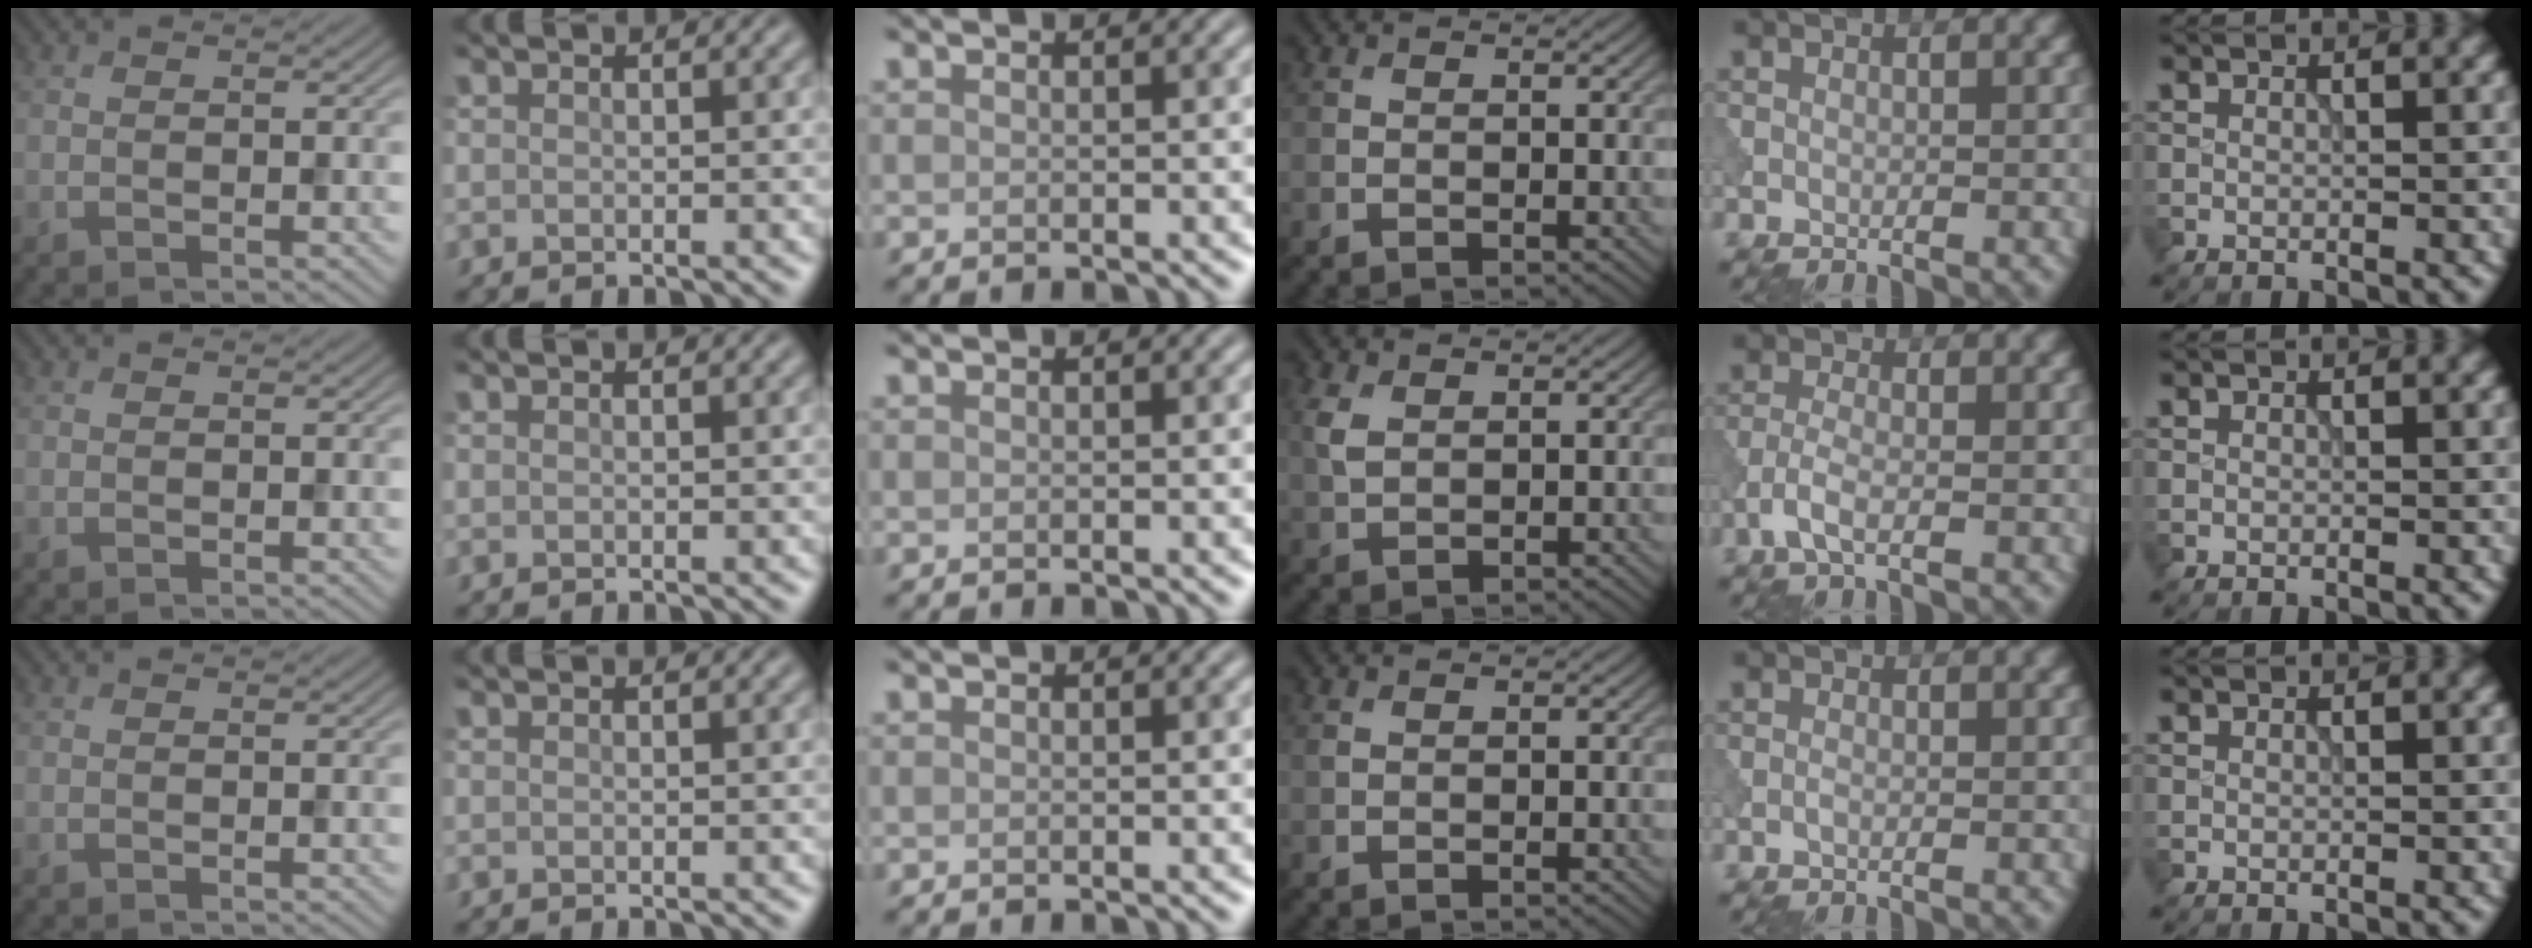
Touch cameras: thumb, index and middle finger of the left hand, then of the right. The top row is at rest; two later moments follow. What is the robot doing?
{"motion": "dispense", "object": "pipette"}